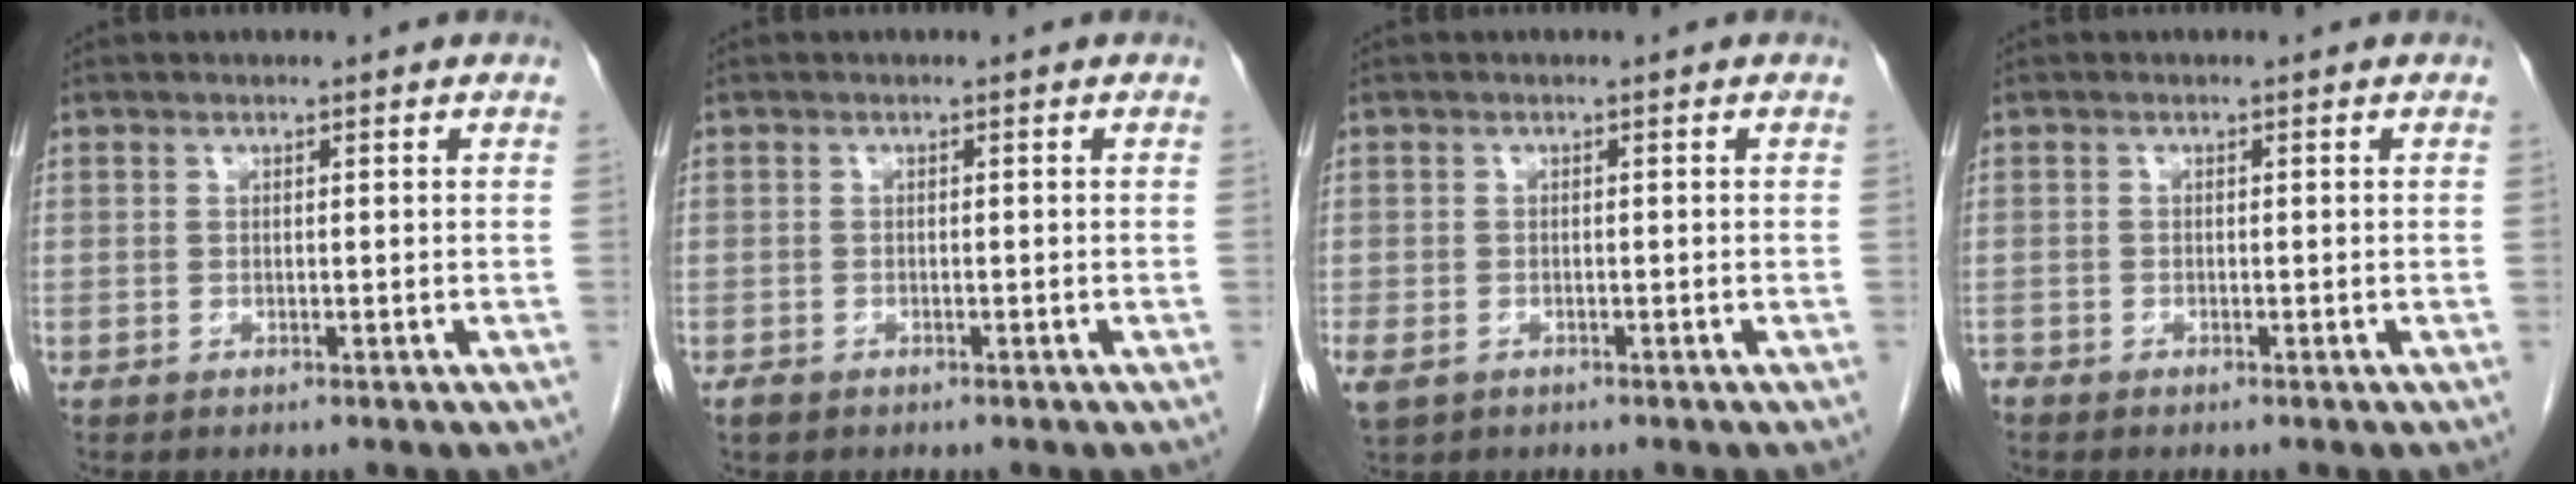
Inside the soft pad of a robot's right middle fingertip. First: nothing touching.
{"total": 1.0, "force": [-0.7, 0.6, 0.4], "torque": [-0.014, -0.001, -0.009]}
{"total": 3.9, "force": [-2.2, 2.6, 1.9], "torque": [-0.045, -0.009, -0.033]}
{"total": 0.7, "force": [-0.7, 0.2, 0.0], "torque": [-0.003, -0.002, -0.014]}